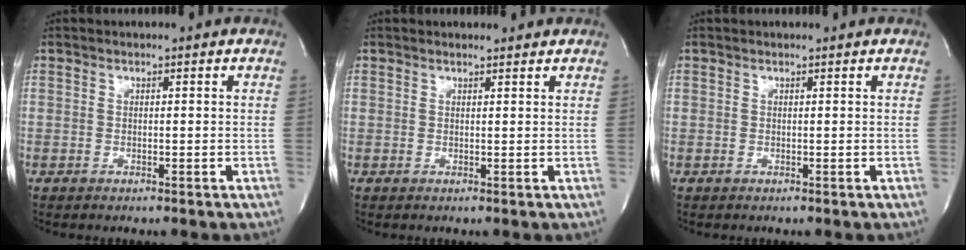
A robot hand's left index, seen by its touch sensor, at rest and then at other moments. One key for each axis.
{"total": 2.1, "fx": 2.1, "fy": 0.3, "fz": 0.4, "tx": -0.015, "ty": 0.006, "tz": 0.027}
{"total": 0.5, "fx": 0.5, "fy": 0.0, "fz": 0.2, "tx": -0.005, "ty": 0.002, "tz": 0.009}